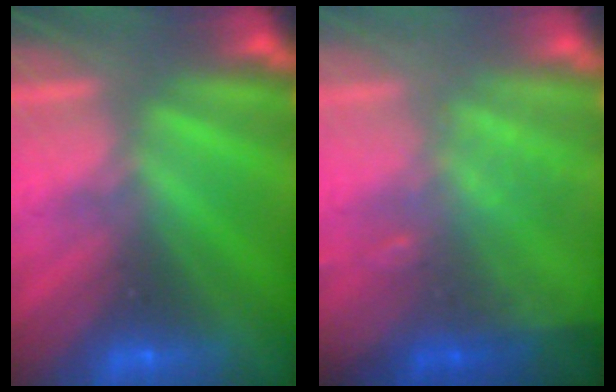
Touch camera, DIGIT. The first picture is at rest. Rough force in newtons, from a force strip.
{"total": 2.7}